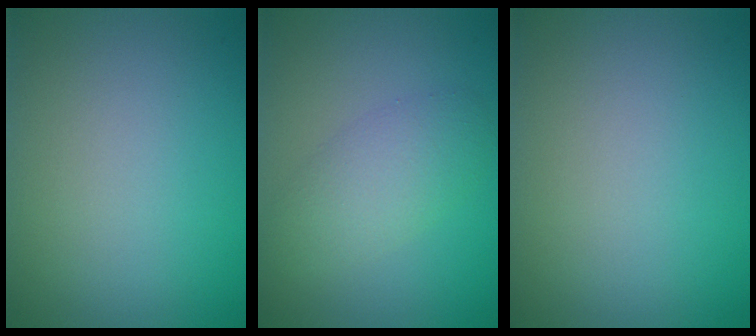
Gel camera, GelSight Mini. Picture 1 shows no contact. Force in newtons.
{"total": 3.4, "press": 3.4, "slide": 0.1}
{"total": 0.0}